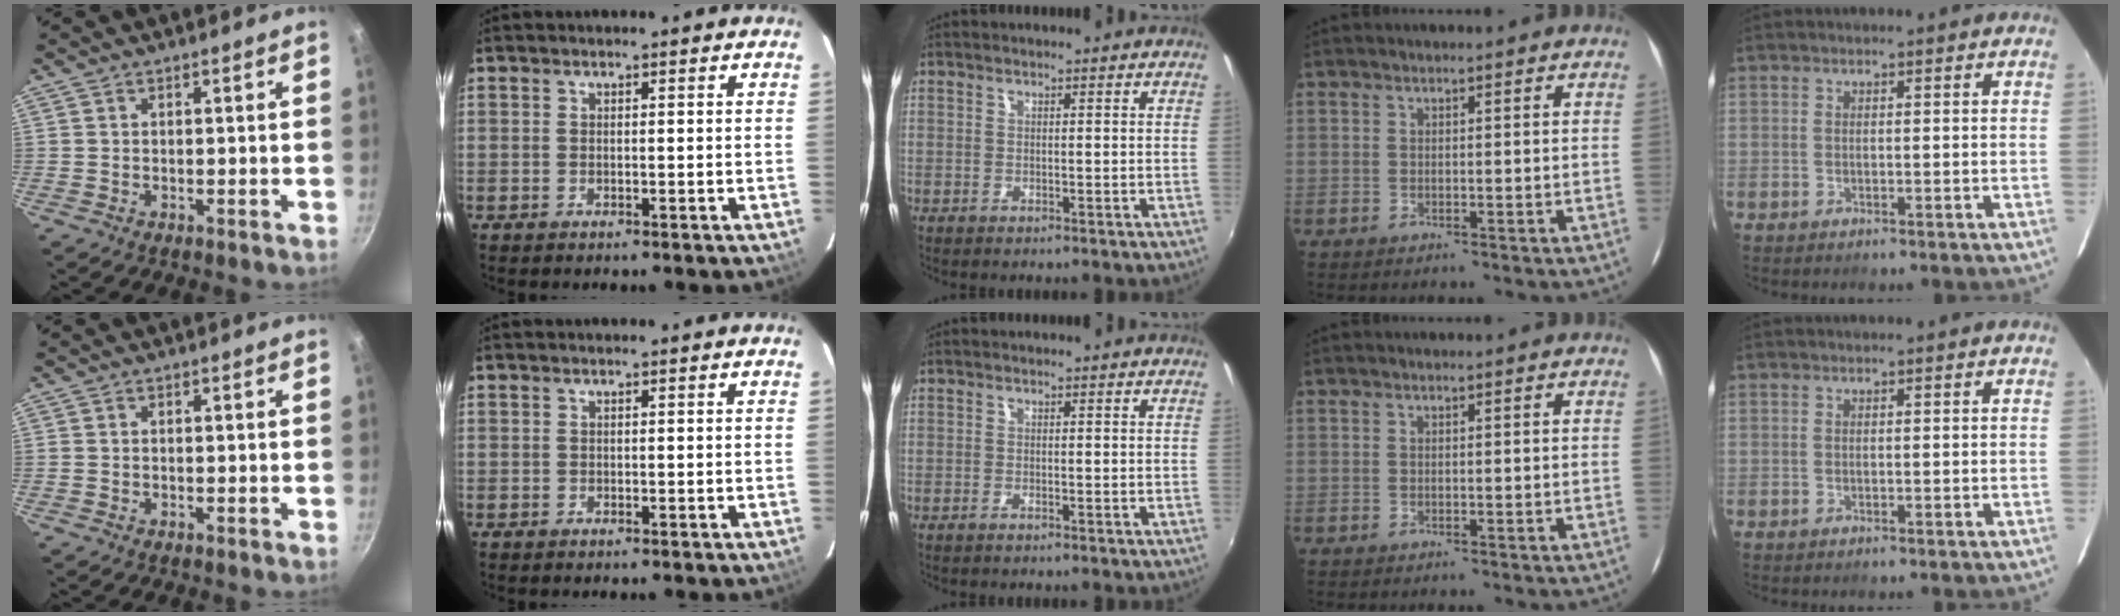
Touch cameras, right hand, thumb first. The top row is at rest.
{"middle": {"total": 0.7, "force": [-0.5, -0.1, 0.4], "torque": [-0.006, -0.003, -0.012]}}